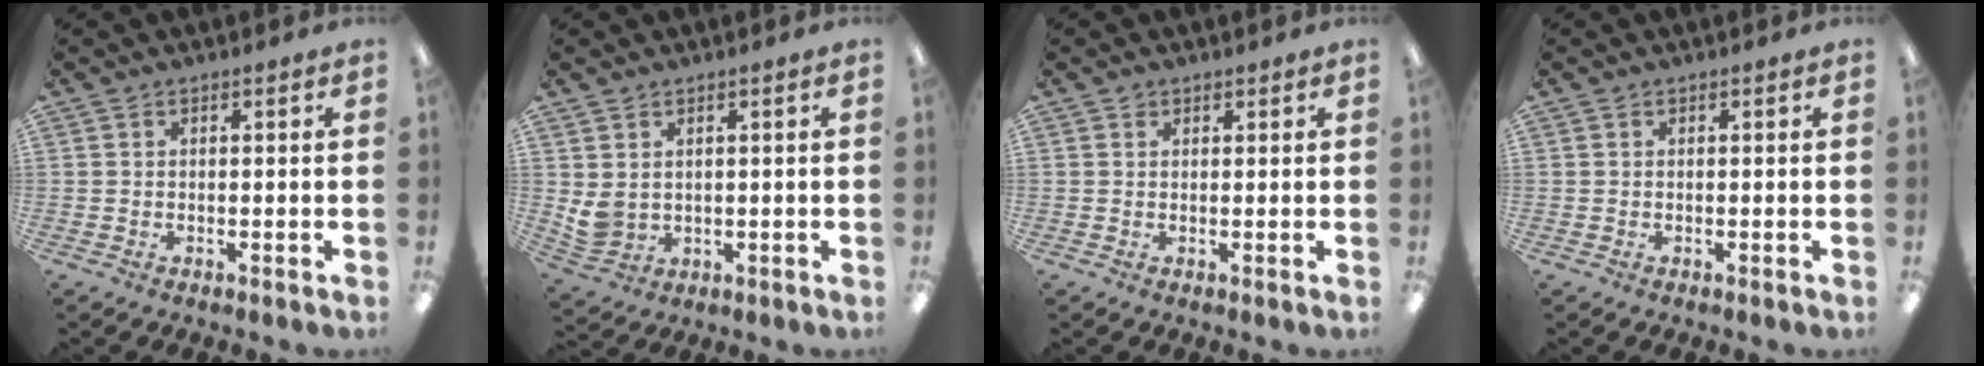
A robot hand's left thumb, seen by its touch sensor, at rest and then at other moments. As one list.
[{"total": 4.6, "force": [2.1, 3.8, 1.7], "torque": [-0.037, -0.008, 0.041]}, {"total": 1.2, "force": [0.9, 0.8, 0.1], "torque": [-0.003, 0.001, 0.017]}, {"total": 0.0}]